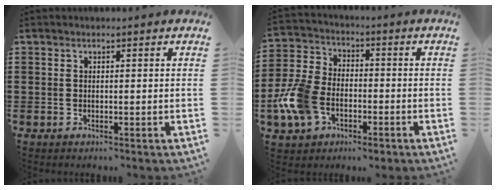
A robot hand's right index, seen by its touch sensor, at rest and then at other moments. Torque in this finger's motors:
{"motor_torque": [1.98, 0.16, 1.05, 0.21]}